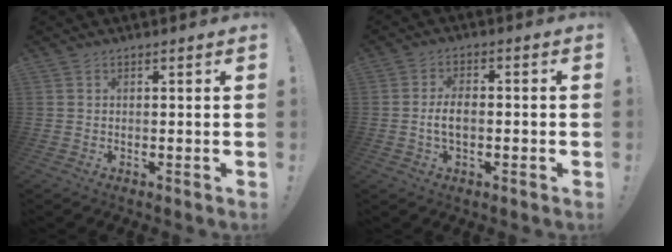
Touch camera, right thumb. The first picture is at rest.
{"total": 5.2, "force": [-1.0, 2.7, 4.4], "torque": [-0.079, 0.006, -0.021]}